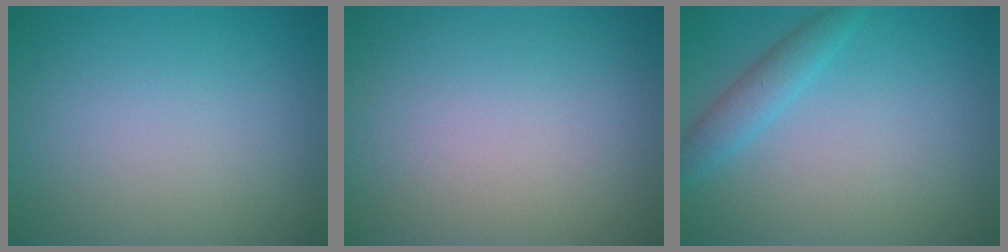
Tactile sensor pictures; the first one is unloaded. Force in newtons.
{"total": 0.0}
{"total": 2.2, "press": 2.2, "slide": 0.1}